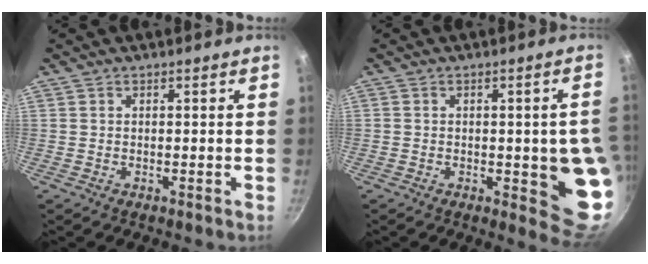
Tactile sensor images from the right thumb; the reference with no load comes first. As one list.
[{"total": 10.6, "force": [-1.4, 3.2, 10.0], "torque": [-0.081, 0.002, -0.014]}]